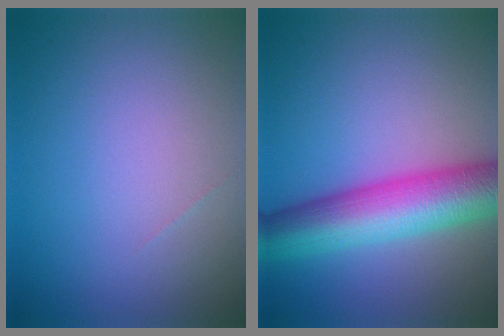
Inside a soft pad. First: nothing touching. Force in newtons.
{"total": 9.3, "press": 9.3, "slide": 0.3}